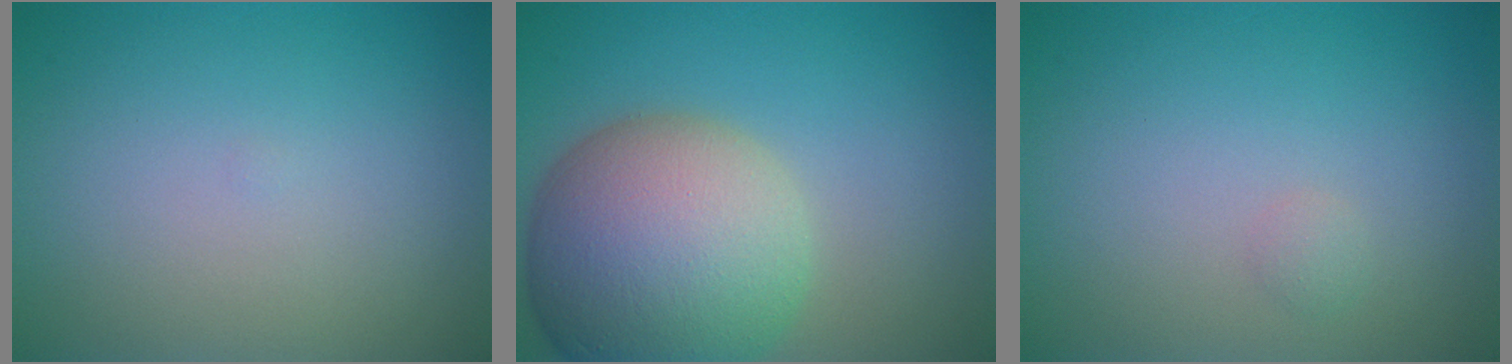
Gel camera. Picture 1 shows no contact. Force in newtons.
{"total": 12.5, "press": 12.5, "slide": 0.8}
{"total": 0.6, "press": 0.6, "slide": 0.0}